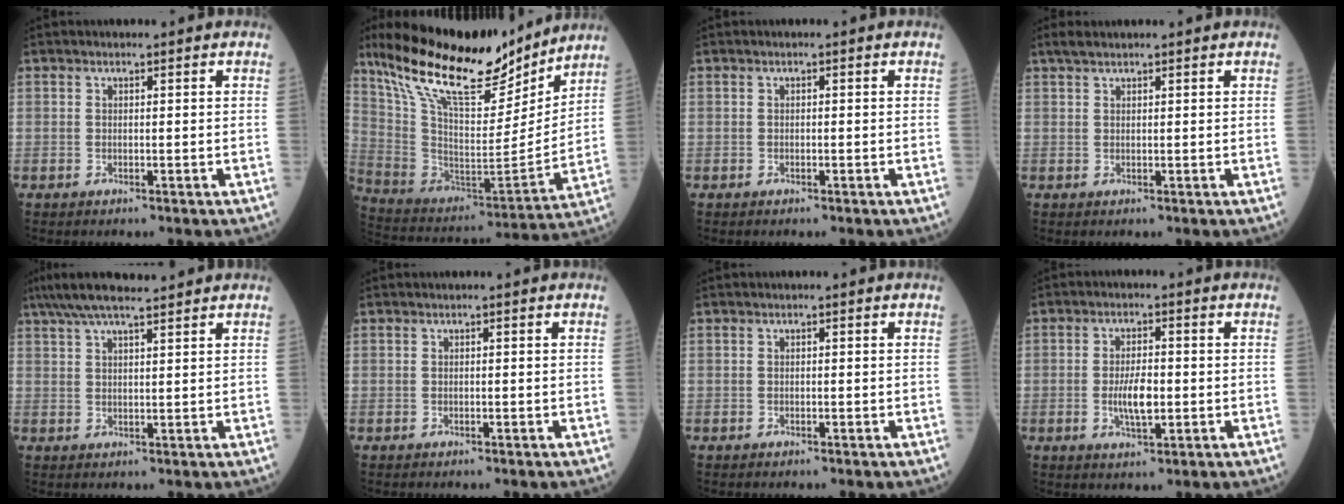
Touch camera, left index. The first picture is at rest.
{"total": 24.6, "force": [18.8, 6.6, 14.4], "torque": [-0.262, -0.006, 0.321]}
{"total": 0.0}
{"total": 2.4, "force": [2.0, 0.5, 1.3], "torque": [-0.025, 0.020, 0.036]}
{"total": 9.0, "force": [7.6, 0.7, 4.7], "torque": [-0.082, 0.033, 0.123]}
{"total": 0.0}
{"total": 0.0}
{"total": 5.0, "force": [-1.0, 1.6, 4.6], "torque": [-0.090, -0.006, -0.019]}